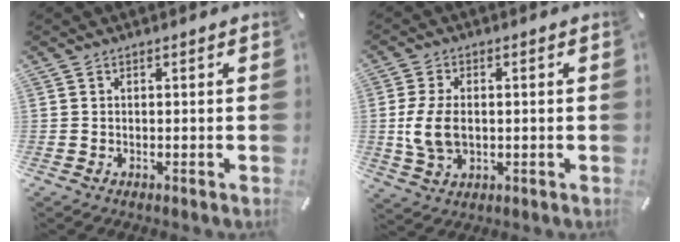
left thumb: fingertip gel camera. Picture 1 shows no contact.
{"total": 9.0, "force": [-0.3, 5.9, 6.8], "torque": [-0.159, 0.001, -0.006]}